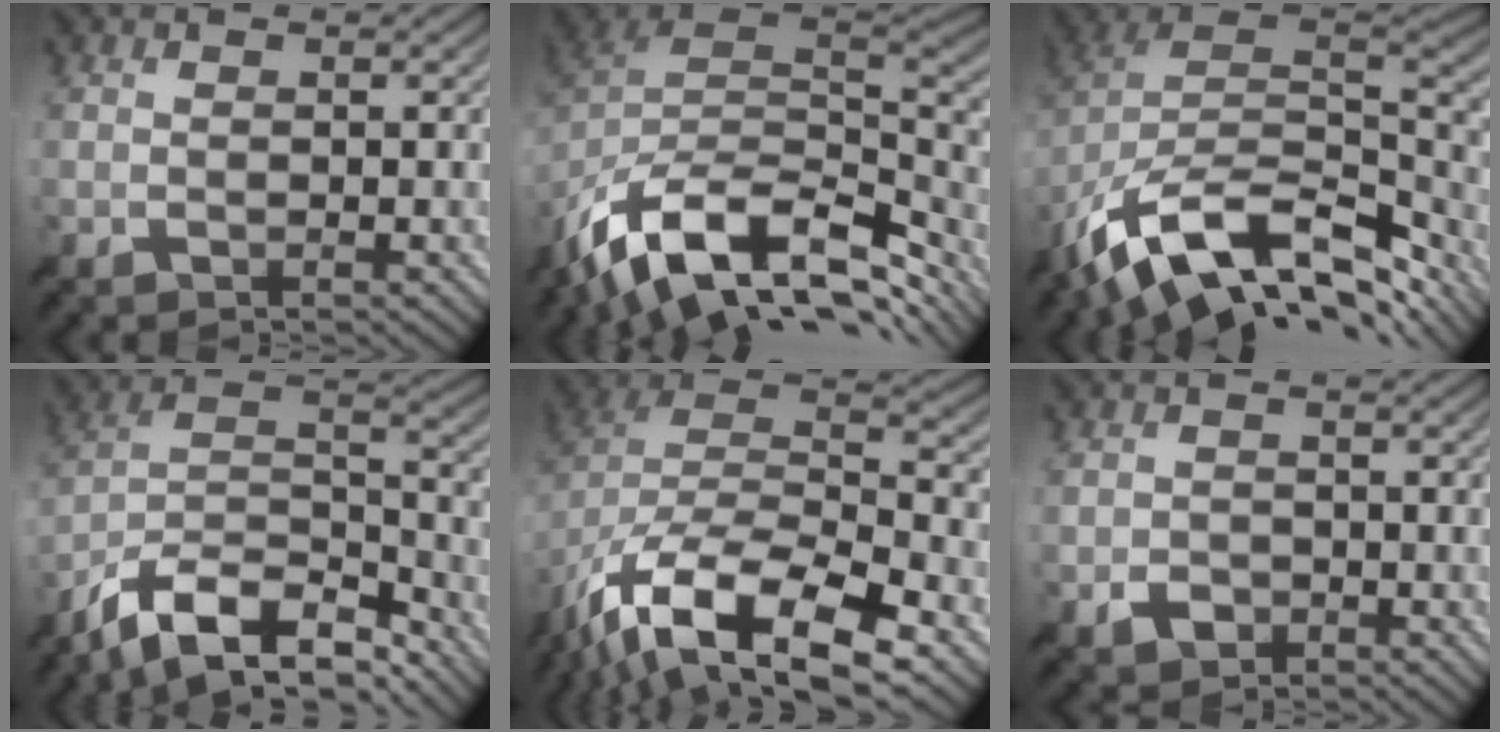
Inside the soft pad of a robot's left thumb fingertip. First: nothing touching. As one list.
[{"total": 16.1, "force": [-8.8, 9.3, 9.8], "torque": [-0.239, -0.041, -0.133]}, {"total": 16.0, "force": [-7.5, 9.1, 10.7], "torque": [-0.239, -0.027, -0.118]}, {"total": 15.0, "force": [-11.2, 5.7, 8.1], "torque": [-0.210, -0.015, -0.184]}, {"total": 15.9, "force": [-7.9, 8.2, 11.0], "torque": [-0.260, -0.034, -0.124]}, {"total": 1.9, "force": [-1.1, 1.5, 0.4], "torque": [-0.009, -0.003, -0.020]}]